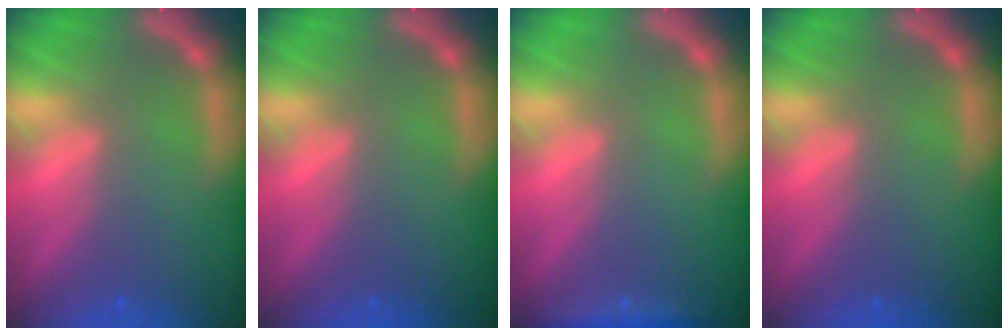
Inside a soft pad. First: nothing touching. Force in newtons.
{"total": 0.0}
{"total": 1.9}
{"total": 0.0}